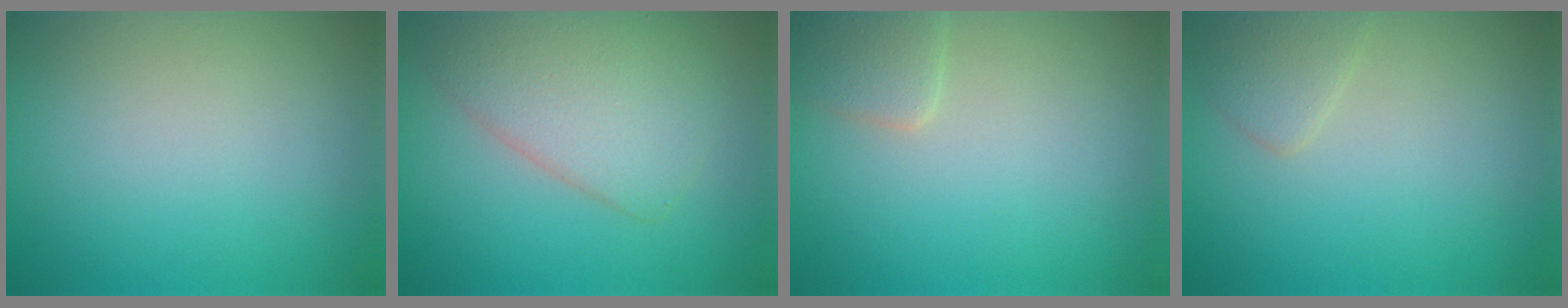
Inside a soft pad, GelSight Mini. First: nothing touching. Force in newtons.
{"total": 5.0, "press": 5.0, "slide": 0.3}
{"total": 2.1, "press": 2.0, "slide": 0.2}
{"total": 1.6, "press": 1.6, "slide": 0.1}